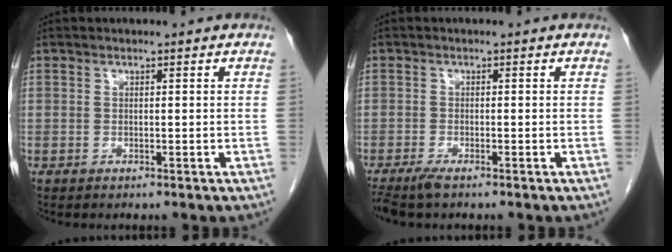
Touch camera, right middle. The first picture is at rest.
{"total": 2.9, "force": [-2.2, 0.3, 1.8], "torque": [-0.034, -0.008, -0.042]}